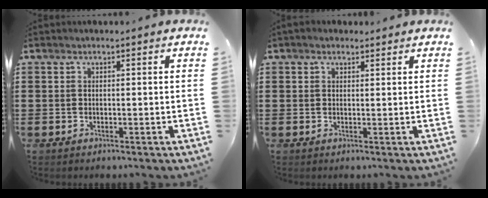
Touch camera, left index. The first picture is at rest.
{"total": 1.3, "force": [1.0, 0.7, 0.3], "torque": [-0.009, 0.006, 0.018]}